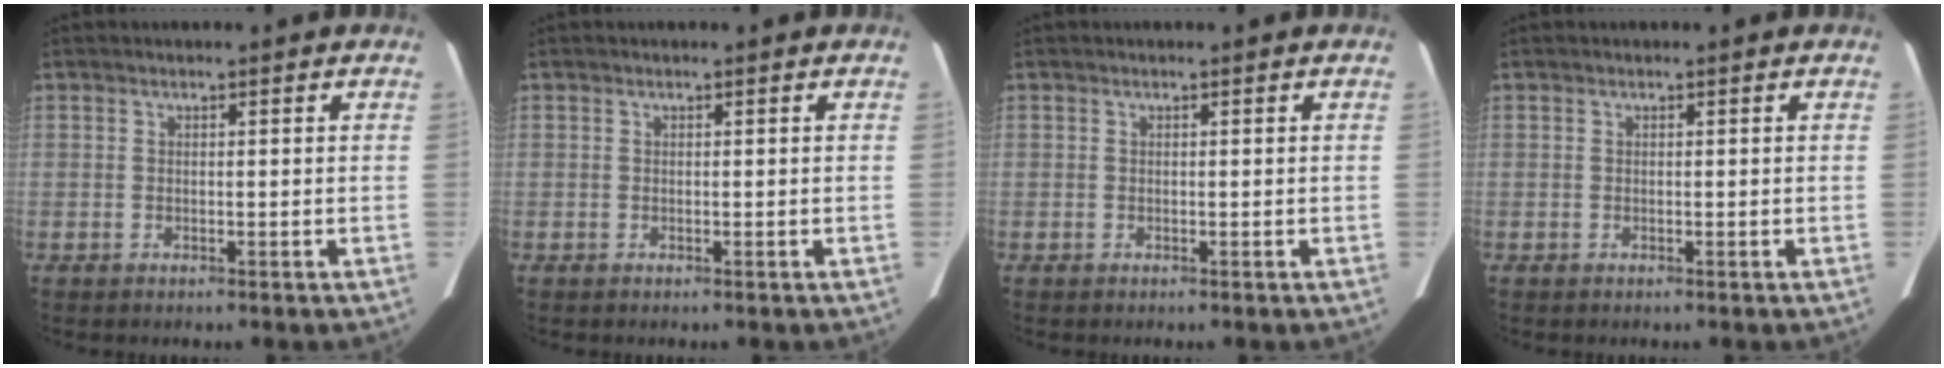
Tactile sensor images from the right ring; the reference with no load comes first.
{"total": 0.0}
{"total": 0.0}
{"total": 0.0}